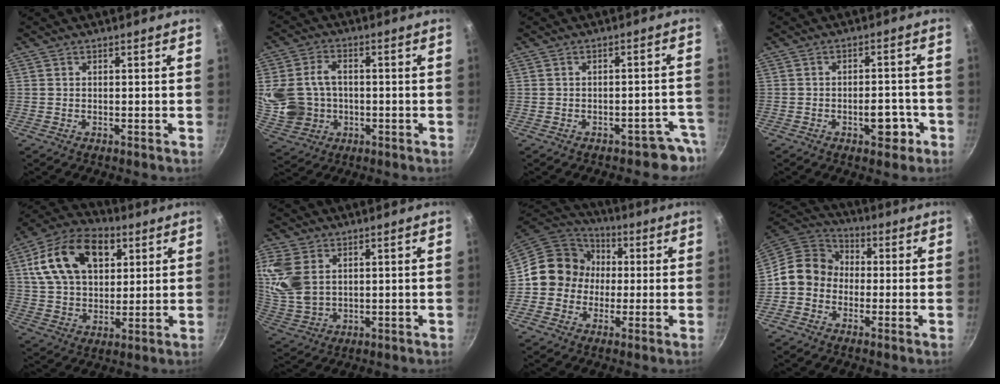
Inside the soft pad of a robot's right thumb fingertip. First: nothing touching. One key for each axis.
{"total": 12.6, "fx": -0.2, "fy": 10.0, "fz": 7.7, "tx": -0.139, "ty": 0.010, "tz": 0.011}
{"total": 4.3, "fx": -3.5, "fy": 2.3, "fz": 1.0, "tx": 0.033, "ty": 0.047, "tz": -0.035}
{"total": 5.5, "fx": -2.6, "fy": 3.0, "fz": 3.9, "tx": -0.026, "ty": 0.021, "tz": -0.031}
{"total": 19.5, "fx": 7.1, "fy": 12.6, "fz": 13.1, "tx": -0.208, "ty": 0.002, "tz": 0.115}
{"total": 11.2, "fx": 3.6, "fy": 7.6, "fz": 7.4, "tx": -0.150, "ty": -0.016, "tz": 0.081}
{"total": 12.7, "fx": 0.3, "fy": 11.7, "fz": 5.0, "tx": -0.041, "ty": 0.028, "tz": -0.017}
{"total": 10.2, "fx": -1.2, "fy": 9.0, "fz": 4.7, "tx": -0.050, "ty": 0.033, "tz": -0.049}